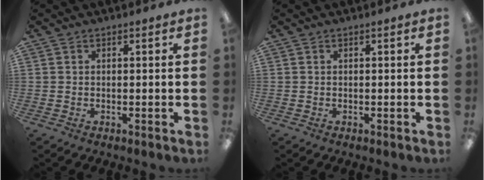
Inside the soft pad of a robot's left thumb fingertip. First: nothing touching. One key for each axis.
{"total": 0.0}